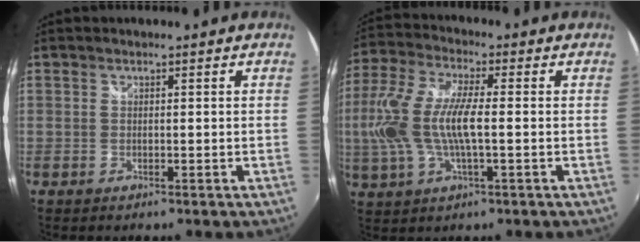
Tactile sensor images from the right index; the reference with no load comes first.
{"total": 13.7, "force": [-0.8, 4.3, 13.0], "torque": [-0.266, 0.001, -0.017]}